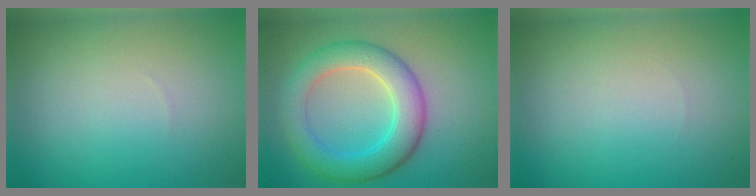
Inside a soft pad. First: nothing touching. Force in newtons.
{"total": 6.2, "press": 6.1, "slide": 0.4}
{"total": 0.0}